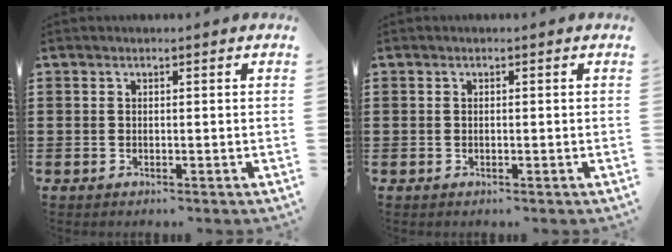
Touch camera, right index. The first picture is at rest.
{"total": 0.0}